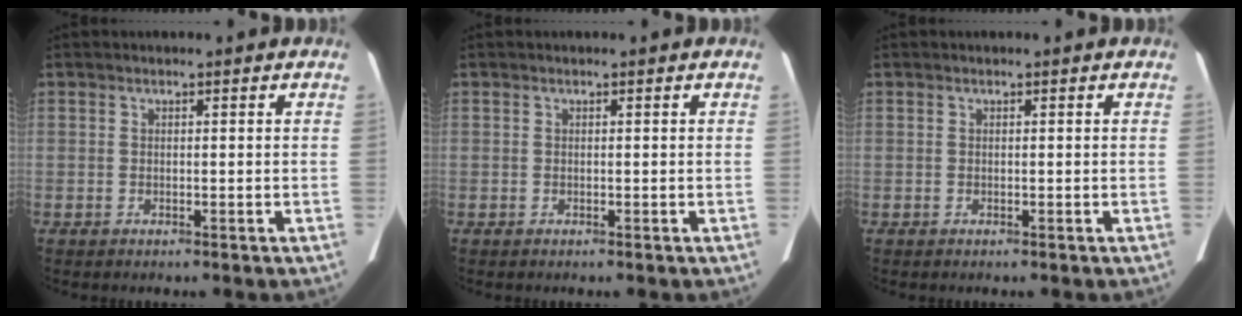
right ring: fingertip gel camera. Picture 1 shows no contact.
{"total": 0.0}
{"total": 0.0}